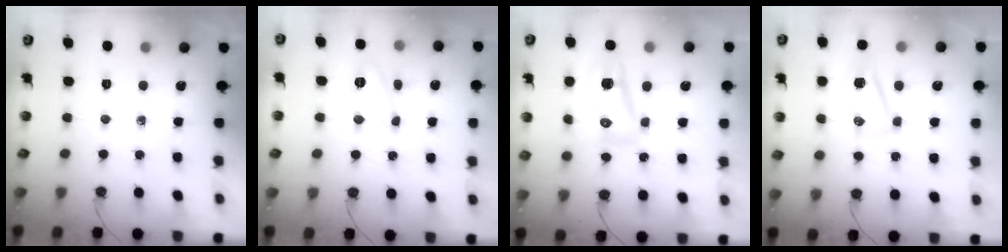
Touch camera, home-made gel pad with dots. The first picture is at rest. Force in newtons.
{"total": 9.2, "press": 9.2, "slide": 1.2}
{"total": 10.9, "press": 10.4, "slide": 3.2}
{"total": 7.0, "press": 7.0, "slide": 0.6}